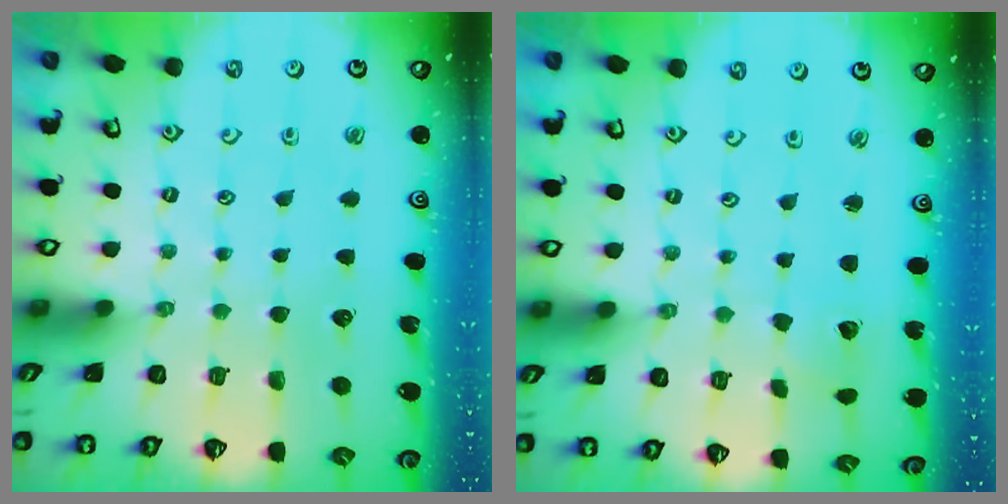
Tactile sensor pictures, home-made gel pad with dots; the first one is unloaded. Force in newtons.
{"total": 2.6, "press": 2.6, "slide": 0.3}